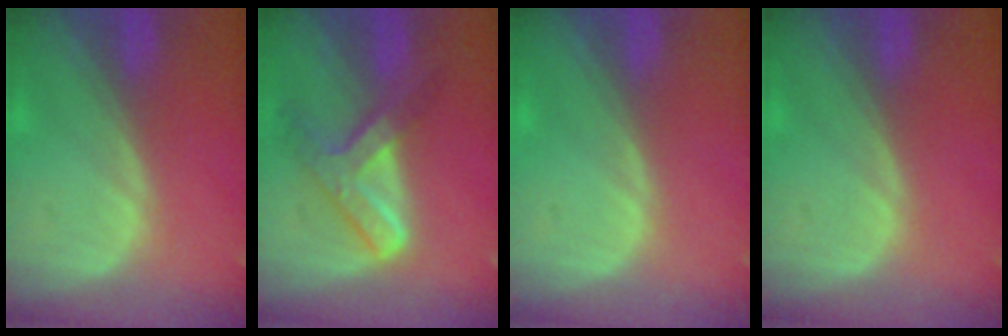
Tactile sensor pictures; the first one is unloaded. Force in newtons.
{"total": 7.3, "press": 6.2, "slide": 3.8}
{"total": 0.5, "press": 0.1, "slide": 0.5}
{"total": 0.0}